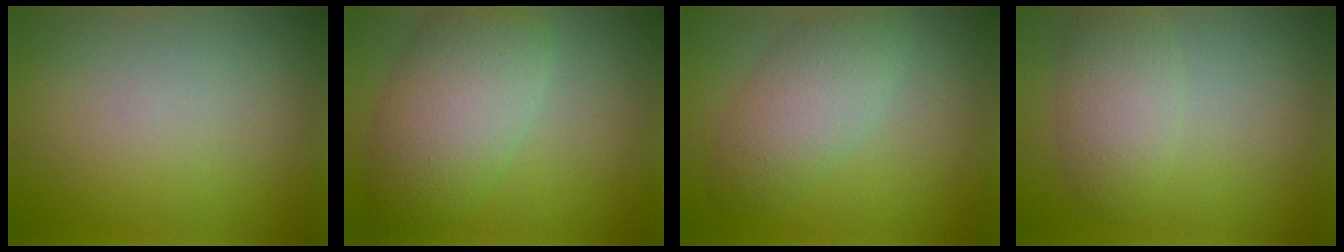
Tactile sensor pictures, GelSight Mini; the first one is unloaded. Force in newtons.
{"total": 6.4, "press": 6.4, "slide": 0.3}
{"total": 4.3, "press": 4.3, "slide": 0.3}
{"total": 3.5, "press": 3.5, "slide": 0.1}